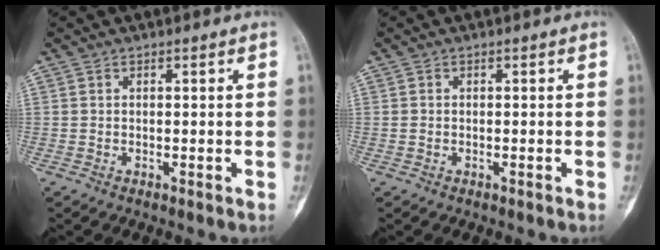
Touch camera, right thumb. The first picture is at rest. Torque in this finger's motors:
{"motor_torque": [-0.31, 0.18, -0.29, 0.06, 0.02]}